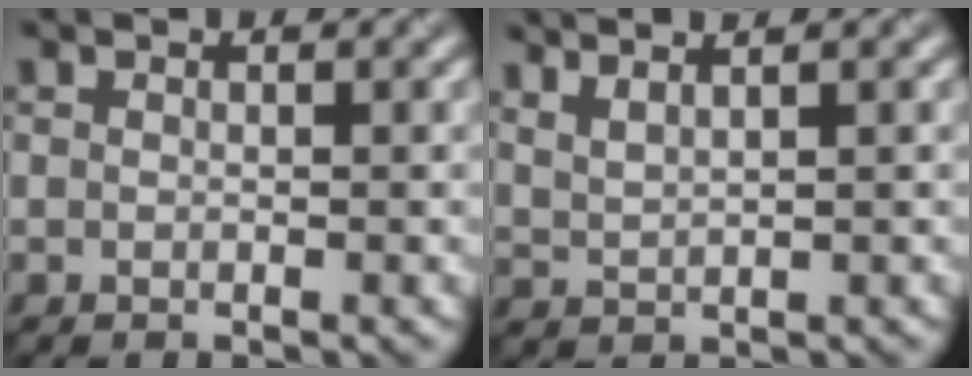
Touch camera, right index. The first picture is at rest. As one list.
[{"total": 3.5, "force": [3.0, 1.0, 1.3], "torque": [-0.007, 0.025, 0.029]}]